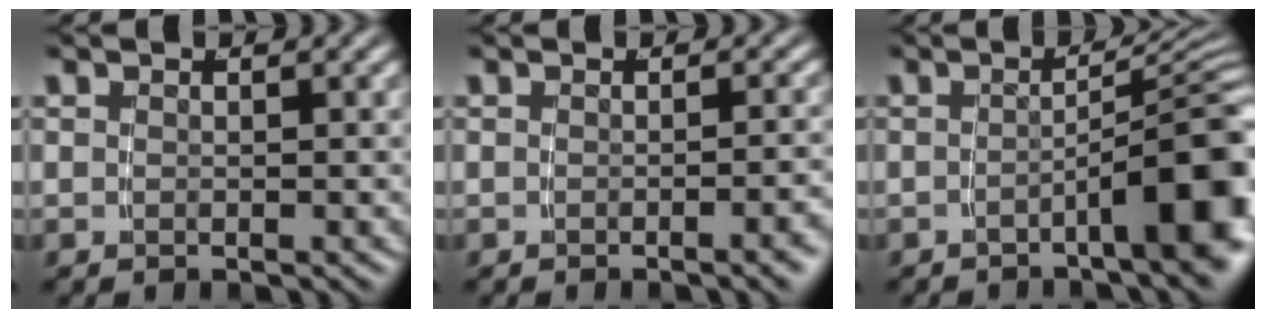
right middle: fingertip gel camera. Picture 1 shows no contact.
{"total": 1.4, "force": [-0.9, -0.4, 1.0], "torque": [-0.012, 0.010, -0.017]}
{"total": 7.9, "force": [-3.4, 1.4, 7.0], "torque": [-0.065, 0.019, -0.059]}